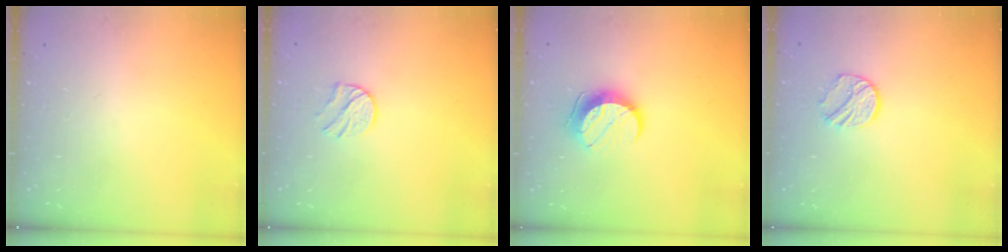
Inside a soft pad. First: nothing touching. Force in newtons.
{"total": 7.9, "press": 7.8, "slide": 0.6}
{"total": 9.4, "press": 9.4, "slide": 0.5}
{"total": 9.0, "press": 9.0, "slide": 0.2}